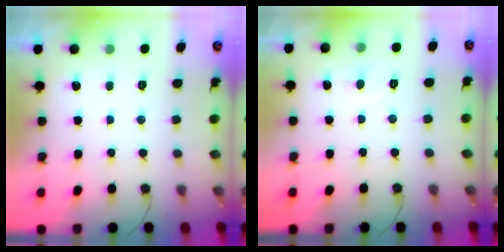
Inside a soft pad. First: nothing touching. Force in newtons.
{"total": 4.4, "press": 4.4, "slide": 0.3}